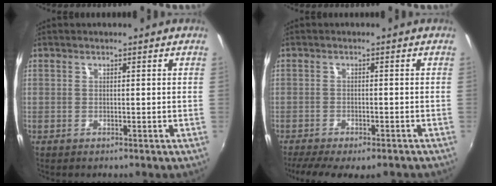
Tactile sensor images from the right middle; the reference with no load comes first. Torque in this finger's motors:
{"motor_torque": [1.07, -1.07, 0.28, 0.07]}